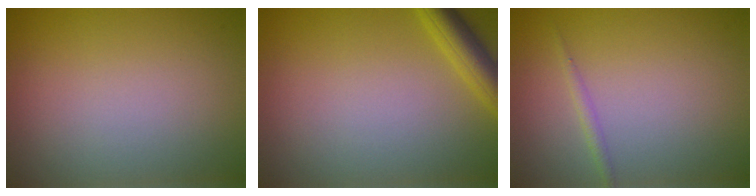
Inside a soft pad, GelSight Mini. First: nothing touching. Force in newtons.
{"total": 3.4, "press": 3.4, "slide": 0.2}
{"total": 0.9, "press": 0.9, "slide": 0.1}